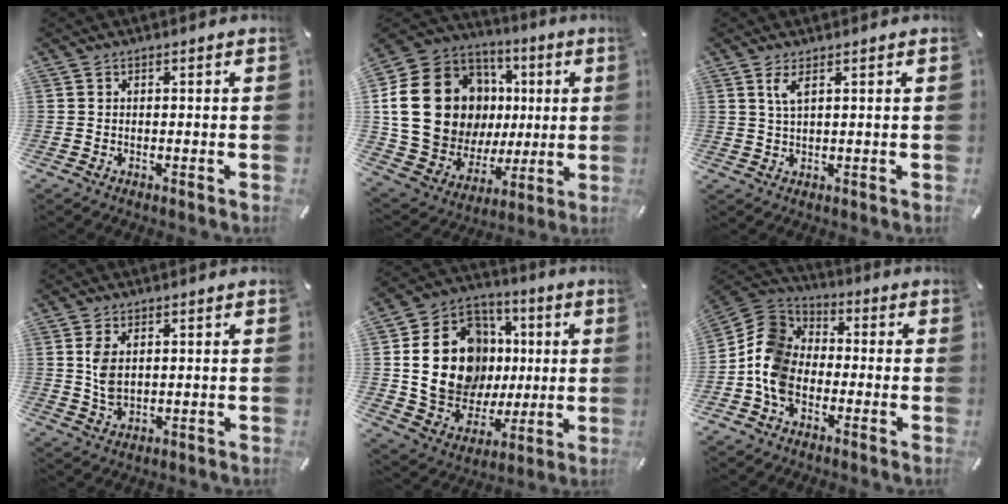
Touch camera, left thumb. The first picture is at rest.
{"total": 23.6, "force": [4.9, 18.8, 13.4], "torque": [-0.265, -0.029, 0.119]}
{"total": 3.3, "force": [1.7, 0.7, 2.7], "torque": [-0.058, 0.003, 0.028]}
{"total": 4.9, "force": [1.2, 2.9, 3.8], "torque": [-0.101, -0.003, 0.015]}
{"total": 20.4, "force": [2.2, 16.7, 11.5], "torque": [-0.222, -0.003, 0.054]}
{"total": 10.7, "force": [-3.9, 8.4, 5.4], "torque": [-0.131, 0.033, -0.076]}